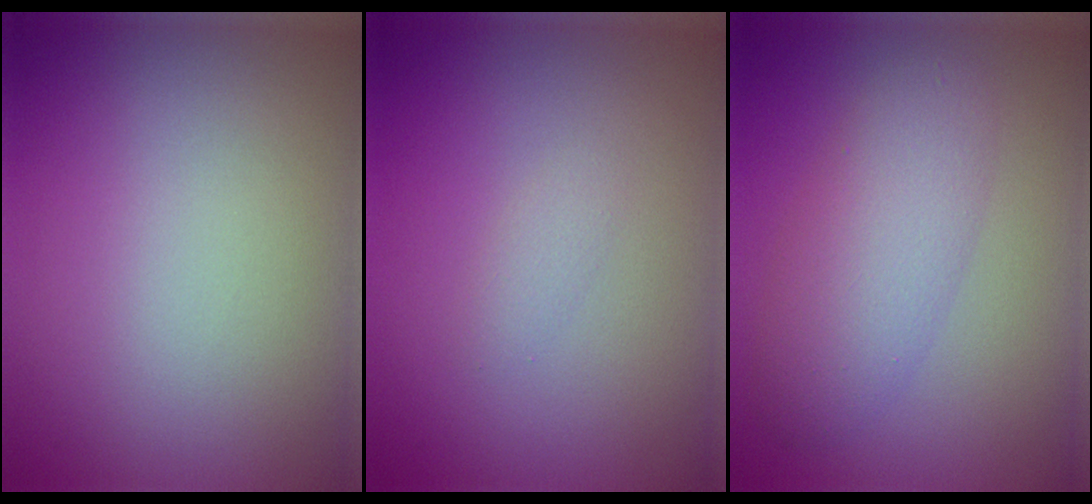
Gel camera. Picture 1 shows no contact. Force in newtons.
{"total": 0.8, "press": 0.8, "slide": 0.1}
{"total": 4.3, "press": 4.3, "slide": 0.1}